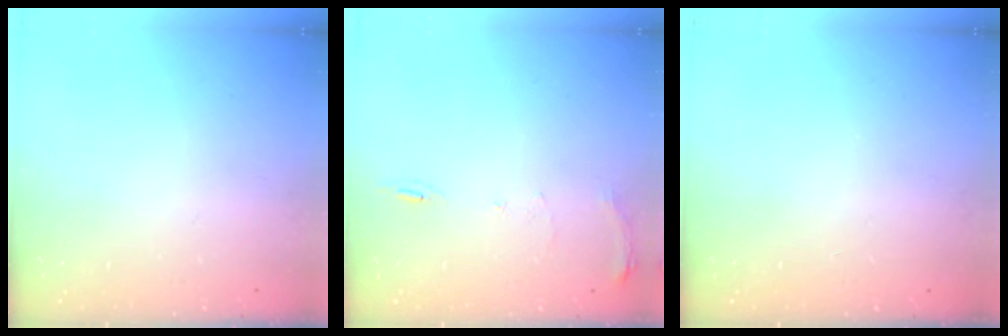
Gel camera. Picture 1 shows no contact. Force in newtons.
{"total": 7.4, "press": 7.4, "slide": 0.8}
{"total": 0.0}